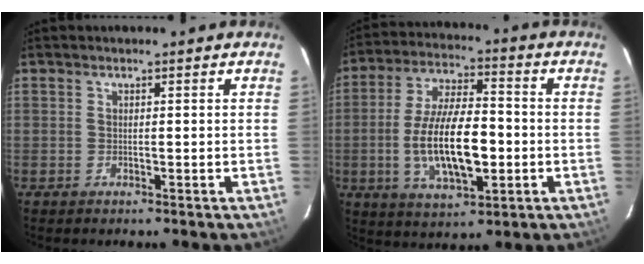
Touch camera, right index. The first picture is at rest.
{"total": 15.5, "force": [-2.8, 6.0, 14.0], "torque": [-0.273, -0.006, -0.045]}